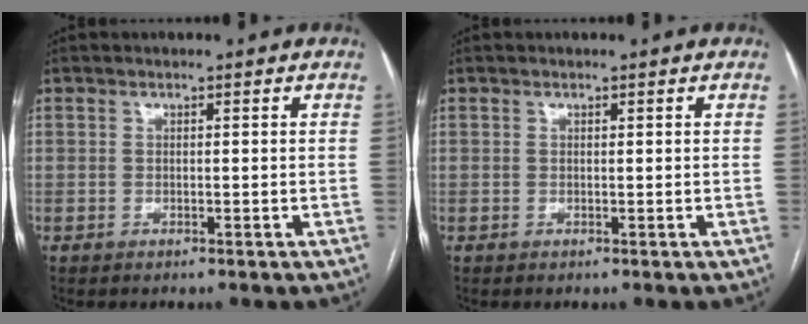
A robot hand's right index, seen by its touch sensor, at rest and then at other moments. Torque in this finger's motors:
{"motor_torque": [0.03, 0.06, 0.00, -0.01]}